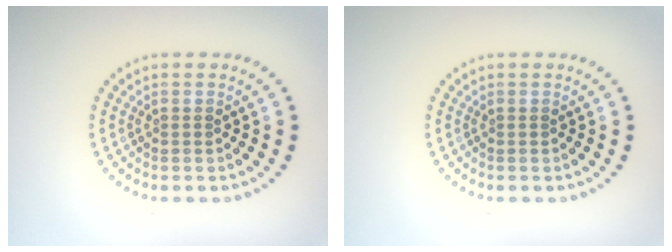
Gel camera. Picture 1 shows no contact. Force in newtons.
{"total": 0.0}